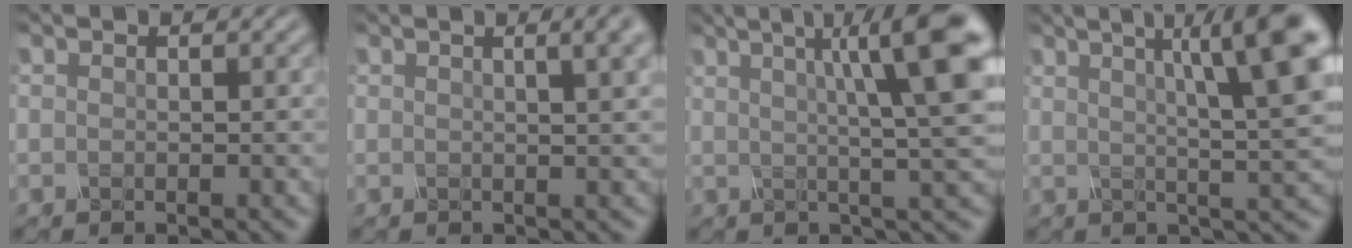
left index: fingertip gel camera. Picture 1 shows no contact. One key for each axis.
{"total": 8.0, "fx": 3.4, "fy": 3.9, "fz": 6.1, "tx": -0.013, "ty": 0.064, "tz": 0.010}
{"total": 10.3, "fx": 2.9, "fy": 2.0, "fz": 9.7, "tx": -0.110, "ty": 0.015, "tz": 0.047}
{"total": 10.4, "fx": 3.4, "fy": 2.1, "fz": 9.6, "tx": -0.105, "ty": 0.021, "tz": 0.054}